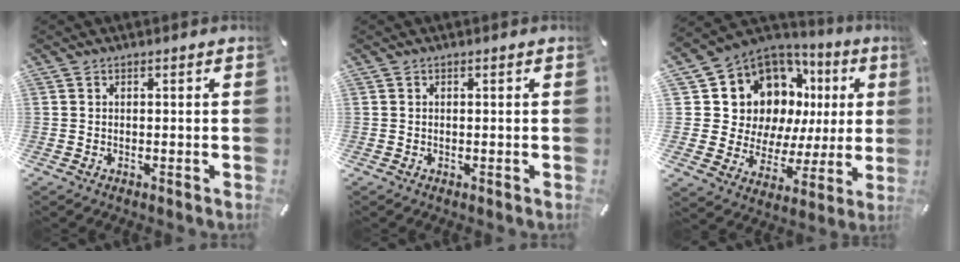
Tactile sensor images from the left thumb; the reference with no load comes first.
{"total": 0.0}
{"total": 14.6, "force": [7.6, 10.9, 5.8], "torque": [-0.101, -0.080, 0.155]}